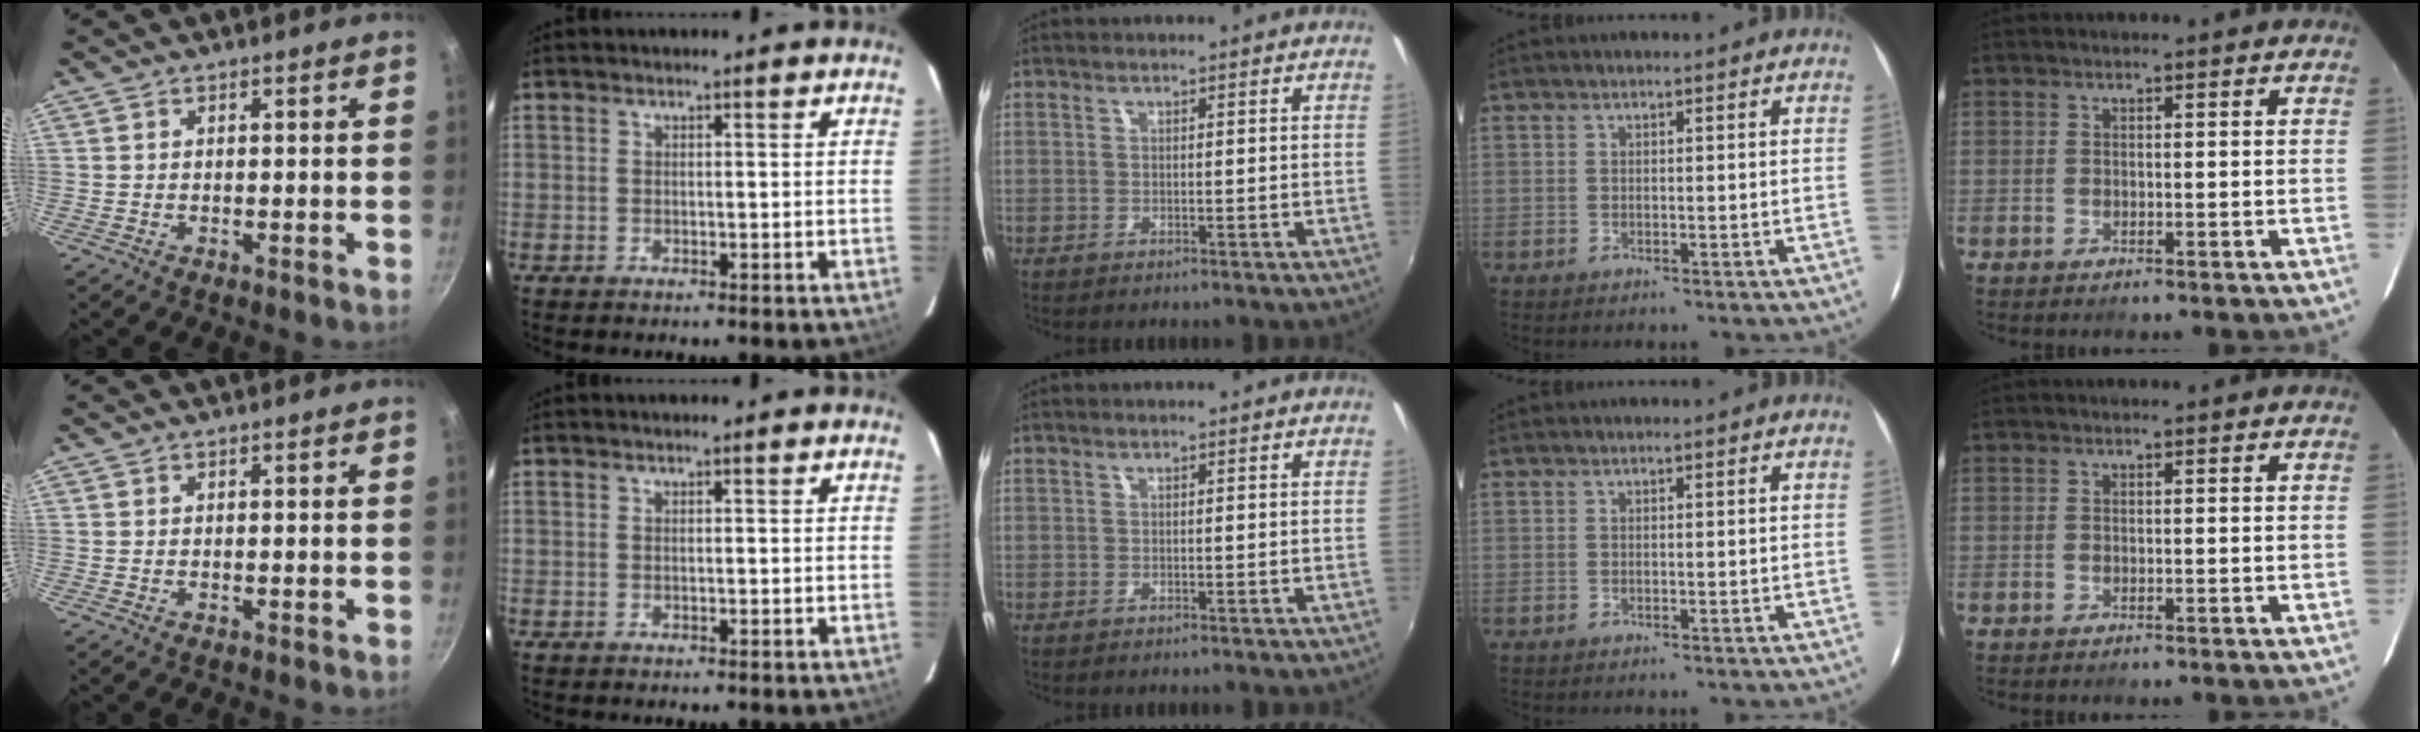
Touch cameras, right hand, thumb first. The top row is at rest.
{}